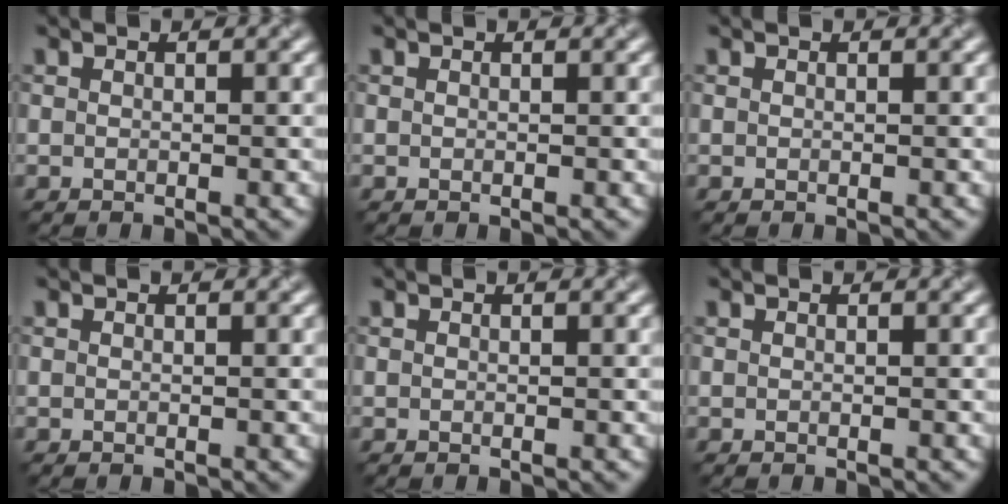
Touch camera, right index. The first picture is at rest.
{"total": 0.0}
{"total": 0.0}
{"total": 0.0}
{"total": 0.0}
{"total": 0.0}